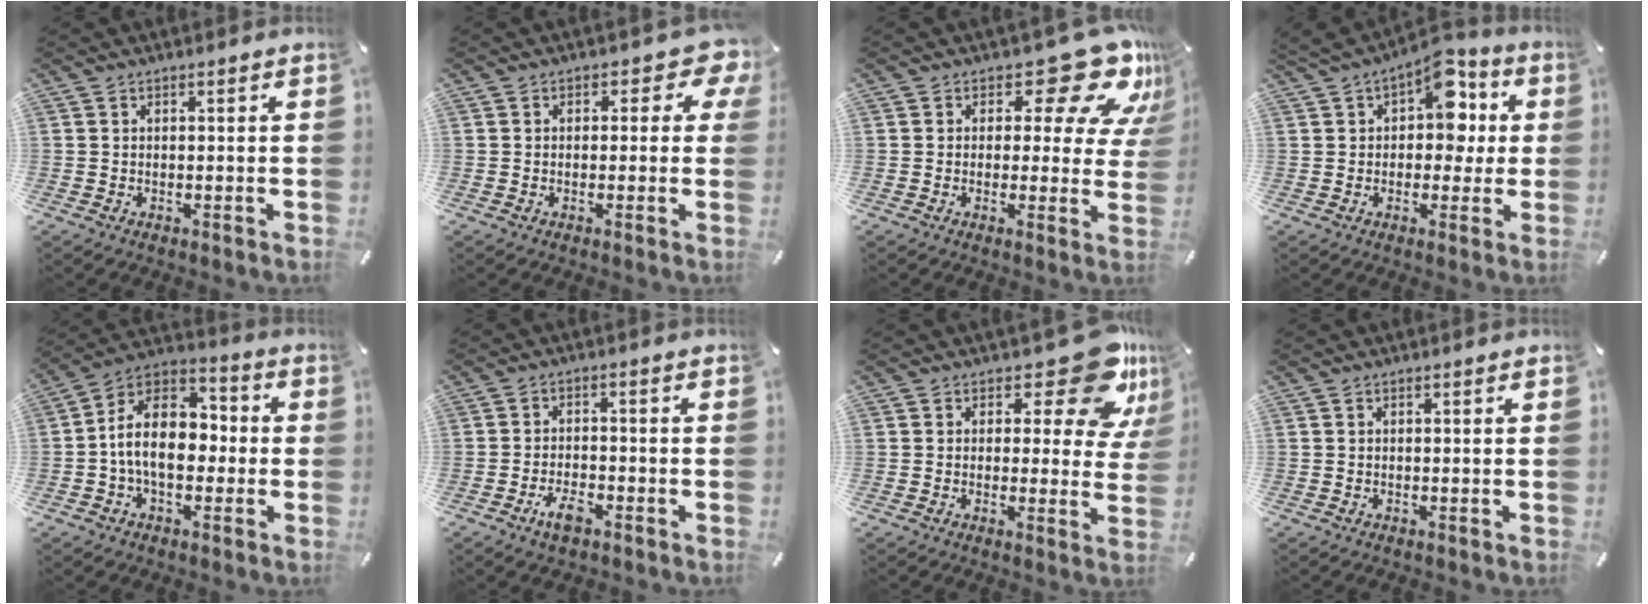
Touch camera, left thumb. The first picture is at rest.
{"total": 6.2, "force": [1.9, 3.7, 4.6], "torque": [-0.051, -0.008, 0.027]}
{"total": 17.3, "force": [9.7, 8.1, 11.8], "torque": [-0.139, -0.072, 0.160]}
{"total": 12.1, "force": [3.4, 8.2, 8.2], "torque": [-0.106, -0.017, 0.060]}
{"total": 12.9, "force": [-2.7, 8.7, 9.2], "torque": [-0.180, 0.022, -0.050]}
{"total": 4.5, "force": [-3.0, 1.9, 2.8], "torque": [-0.063, 0.011, -0.057]}
{"total": 13.6, "force": [8.0, 6.0, 9.2], "torque": [-0.106, -0.060, 0.133]}
{"total": 0.0}